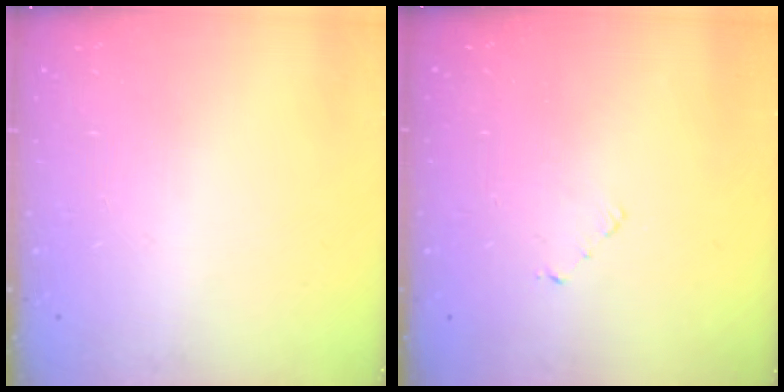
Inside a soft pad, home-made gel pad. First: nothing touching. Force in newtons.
{"total": 2.5, "press": 2.5, "slide": 0.2}